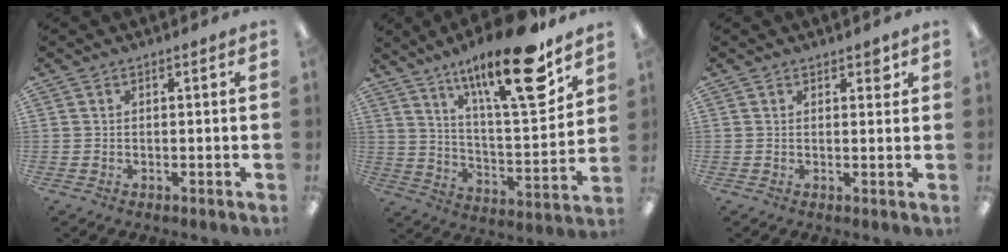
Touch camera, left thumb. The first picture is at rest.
{"total": 21.7, "force": [14.5, 5.3, 15.3], "torque": [-0.246, -0.084, 0.229]}
{"total": 2.3, "force": [1.5, 1.1, 1.3], "torque": [-0.005, -0.007, 0.020]}